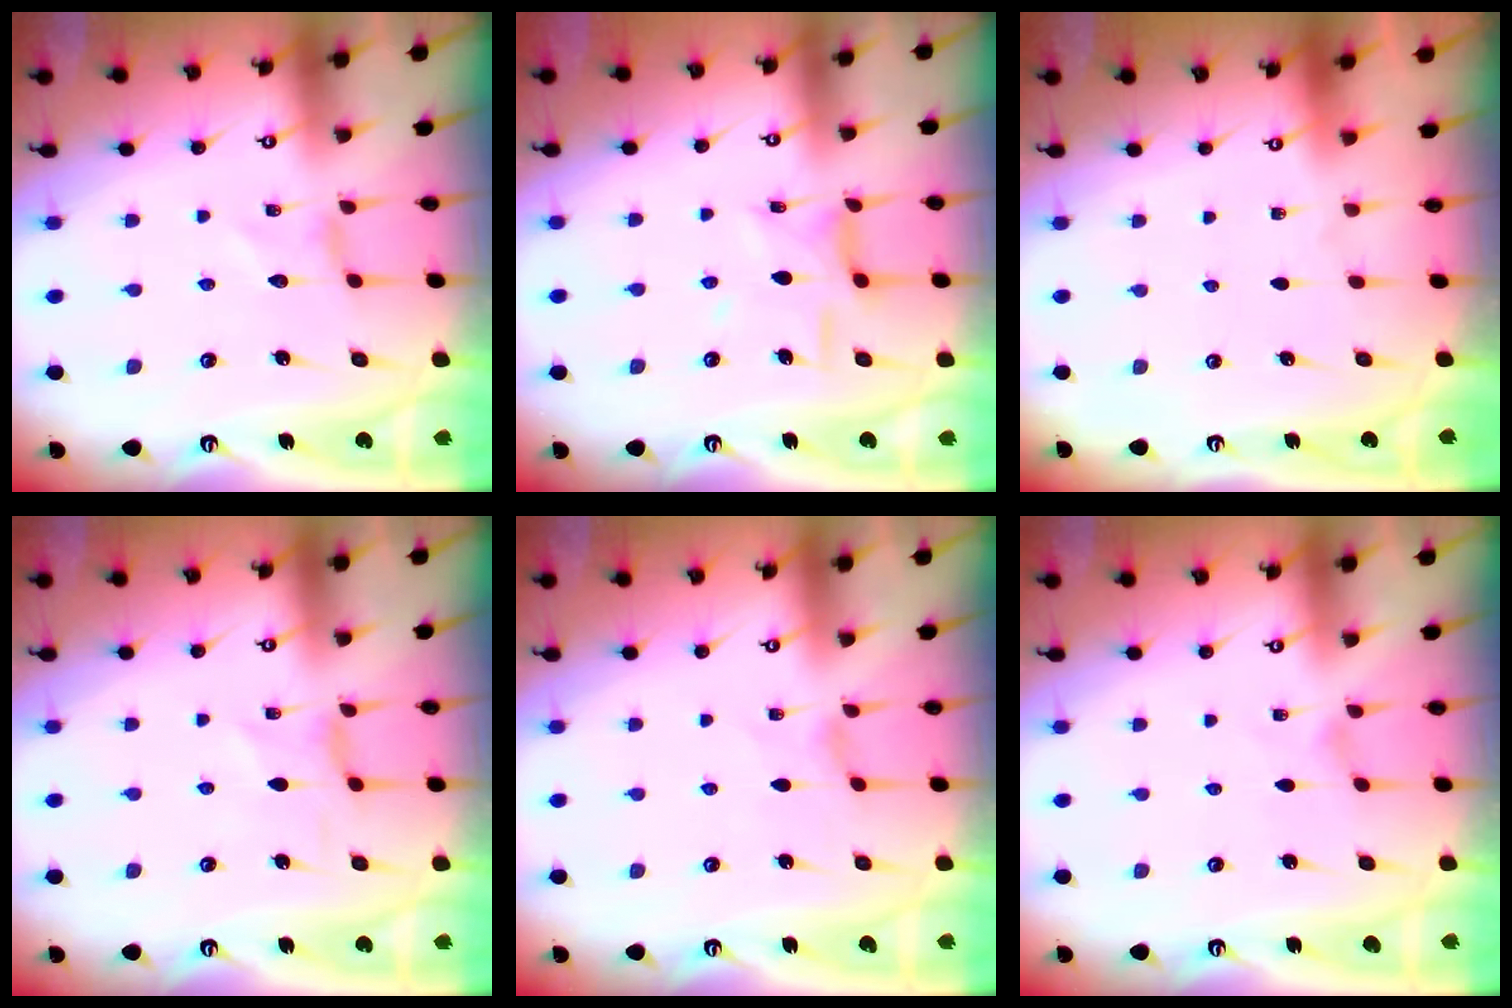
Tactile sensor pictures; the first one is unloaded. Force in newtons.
{"total": 8.7, "press": 8.6, "slide": 0.7}
{"total": 0.0}
{"total": 0.9, "press": 0.8, "slide": 0.3}
{"total": 0.6, "press": 0.6, "slide": 0.2}
{"total": 0.0}